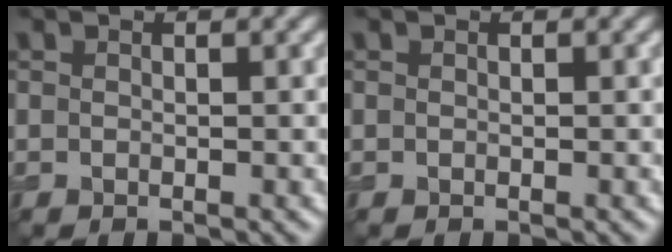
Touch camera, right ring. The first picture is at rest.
{"total": 0.0}